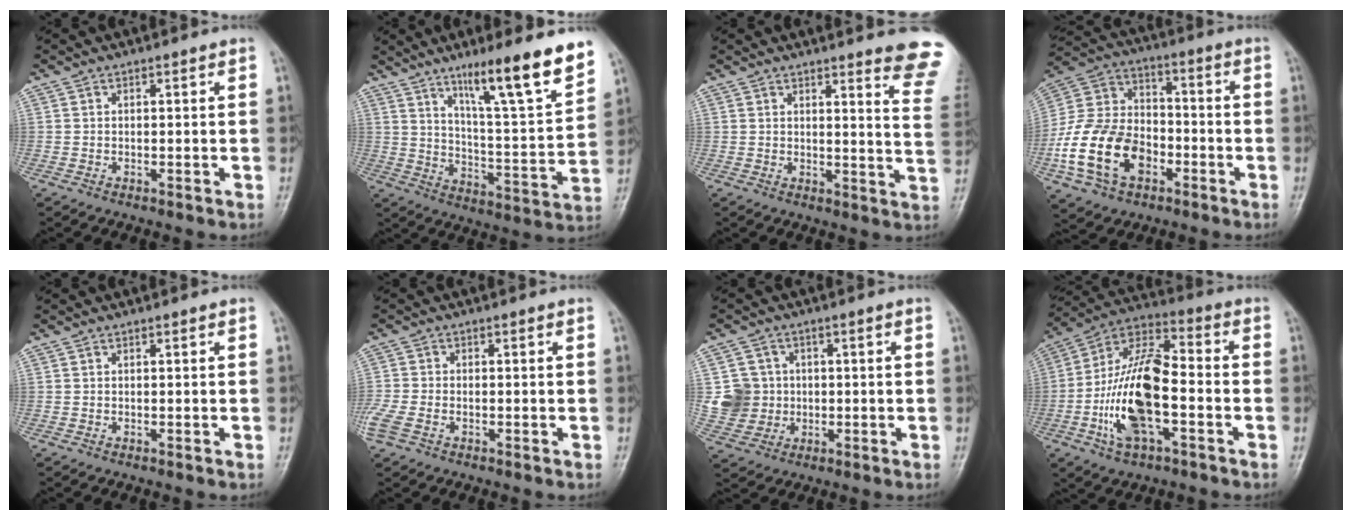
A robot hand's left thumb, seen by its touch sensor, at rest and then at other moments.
{"total": 17.2, "force": [11.5, 1.7, 12.6], "torque": [-0.177, -0.067, 0.186]}
{"total": 11.3, "force": [9.7, 0.5, 5.8], "torque": [-0.044, -0.086, 0.090]}
{"total": 18.2, "force": [-6.5, 12.5, 11.4], "torque": [-0.206, 0.045, -0.119]}
{"total": 0.0}
{"total": 5.5, "force": [-2.2, 3.5, 3.6], "torque": [-0.103, 0.005, -0.044]}
{"total": 7.8, "force": [0.2, 7.5, 2.2], "torque": [-0.019, 0.007, 0.005]}
{"total": 17.7, "force": [-4.2, 8.0, 15.3], "torque": [-0.291, 0.035, -0.081]}